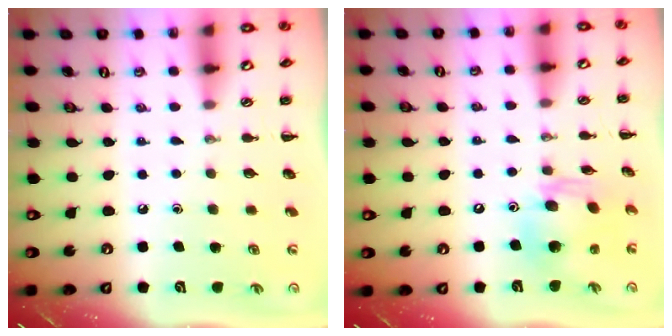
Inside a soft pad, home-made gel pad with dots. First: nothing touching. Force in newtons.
{"total": 13.4, "press": 12.8, "slide": 3.9}